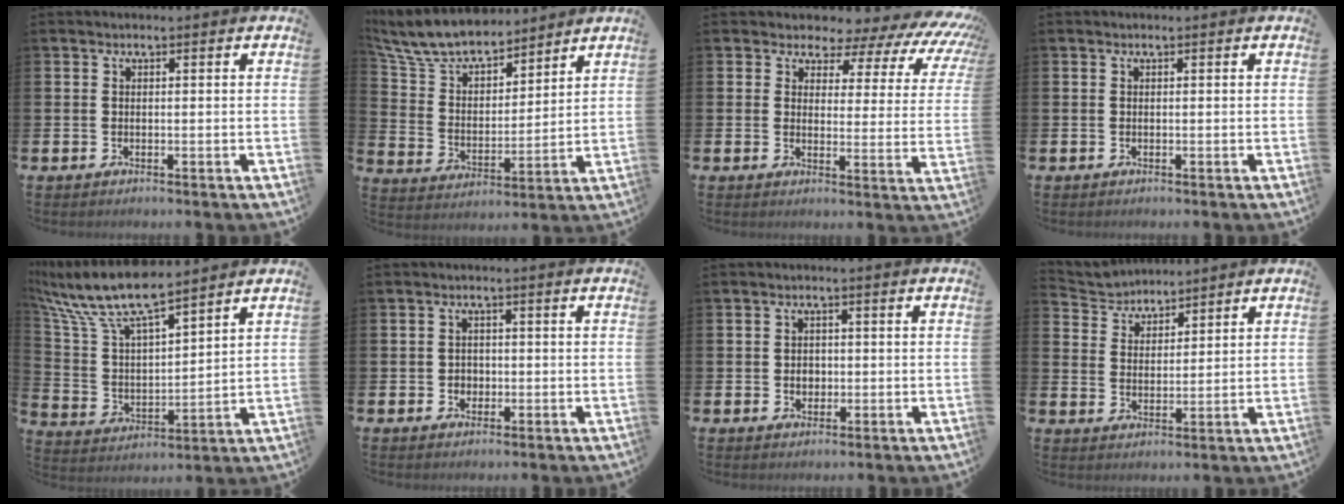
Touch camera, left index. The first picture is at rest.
{"total": 9.3, "force": [8.5, 2.7, 2.8], "torque": [-0.093, -0.050, 0.154]}
{"total": 3.8, "force": [2.8, 2.3, 1.0], "torque": [-0.008, -0.043, 0.029]}
{"total": 0.0}
{"total": 10.4, "force": [9.1, 1.9, 4.5], "torque": [-0.128, -0.053, 0.158]}
{"total": 1.7, "force": [-0.1, 1.6, 0.4], "torque": [0.003, 0.003, -0.009]}
{"total": 1.8, "force": [-0.1, 1.6, 0.9], "torque": [0.003, 0.000, -0.009]}
{"total": 3.9, "force": [3.7, 1.2, -0.6], "torque": [-0.007, -0.023, 0.066]}